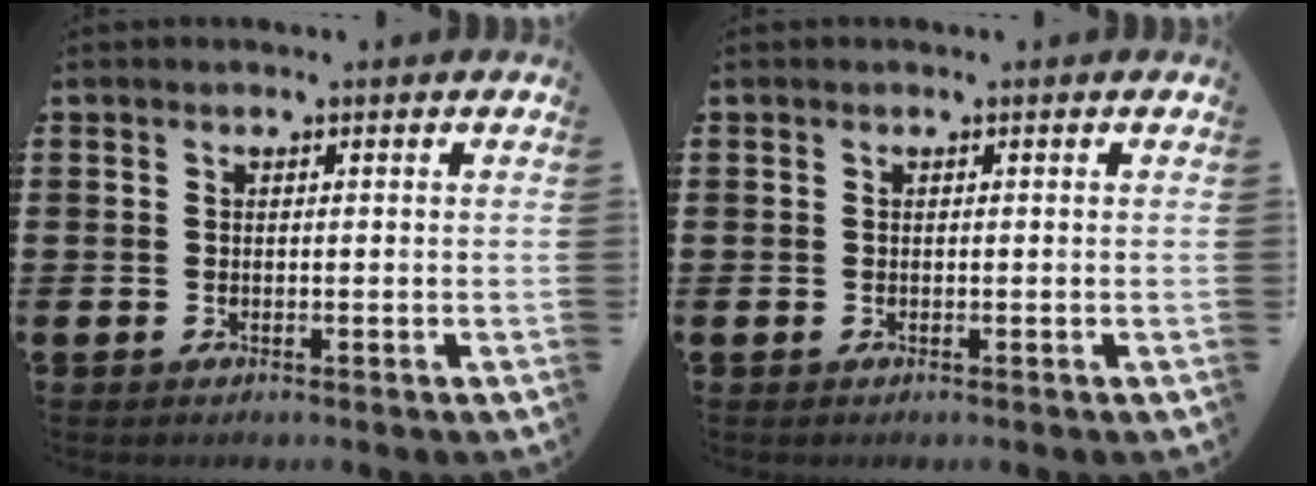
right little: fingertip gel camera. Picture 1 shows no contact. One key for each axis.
{"total": 0.0}